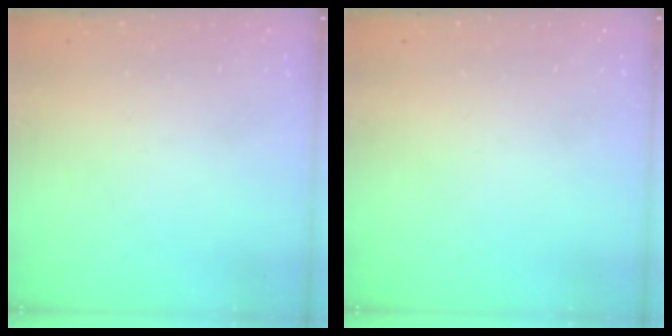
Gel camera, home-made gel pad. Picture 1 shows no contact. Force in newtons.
{"total": 0.0}